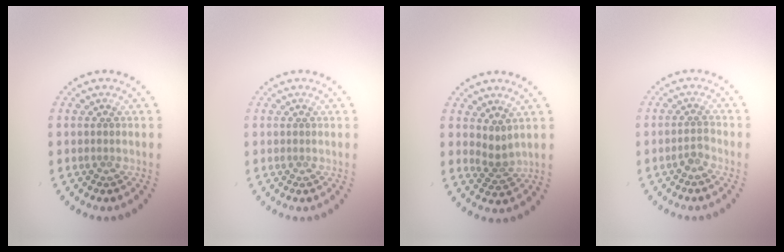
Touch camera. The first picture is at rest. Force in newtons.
{"total": 0.0}
{"total": 1.9, "press": 1.3, "slide": 1.5}
{"total": 1.2, "press": 1.0, "slide": 0.7}